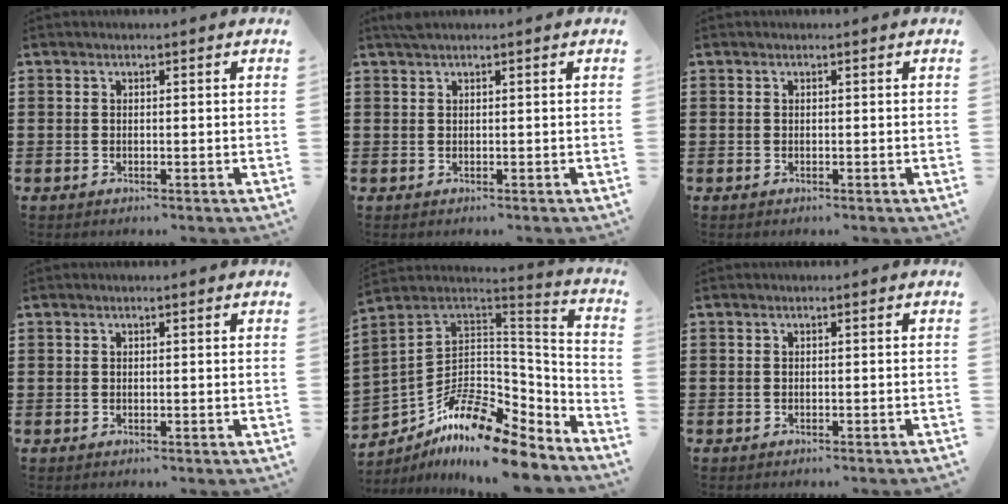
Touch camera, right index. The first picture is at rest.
{"total": 0.6, "force": [0.5, 0.0, 0.4], "torque": [-0.009, 0.000, 0.010]}
{"total": 0.0}
{"total": 0.0}
{"total": 12.1, "force": [-8.8, 4.8, 6.8], "torque": [-0.123, 0.018, -0.166]}
{"total": 0.7, "force": [-0.7, 0.0, 0.2], "torque": [-0.005, -0.002, -0.014]}